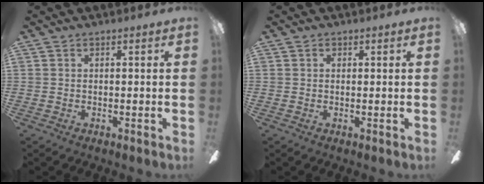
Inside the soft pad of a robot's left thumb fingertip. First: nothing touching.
{"total": 0.6, "force": [0.2, 0.5, 0.3], "torque": [-0.005, 0.002, 0.004]}